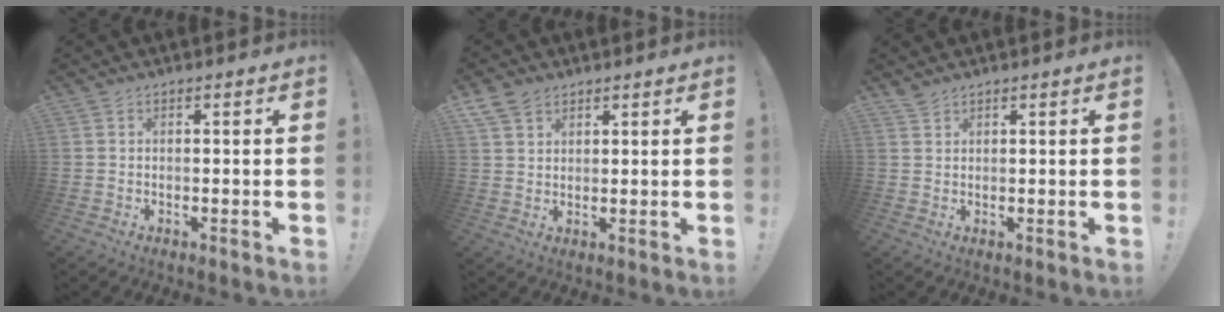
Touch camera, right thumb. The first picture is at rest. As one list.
[{"total": 5.8, "force": [3.9, 3.7, 2.1], "torque": [-0.040, -0.014, 0.077]}, {"total": 2.0, "force": [1.8, 0.5, 0.7], "torque": [-0.008, -0.010, 0.032]}]